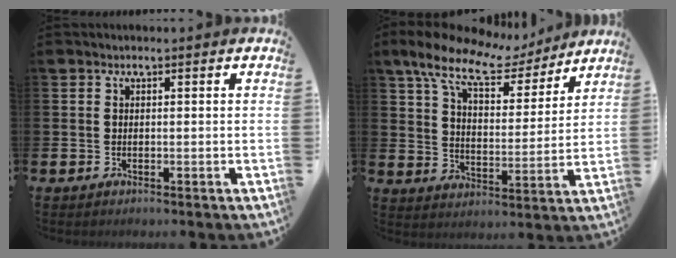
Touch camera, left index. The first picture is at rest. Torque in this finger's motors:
{"motor_torque": [1.38, -0.76, 0.35, 0.21]}